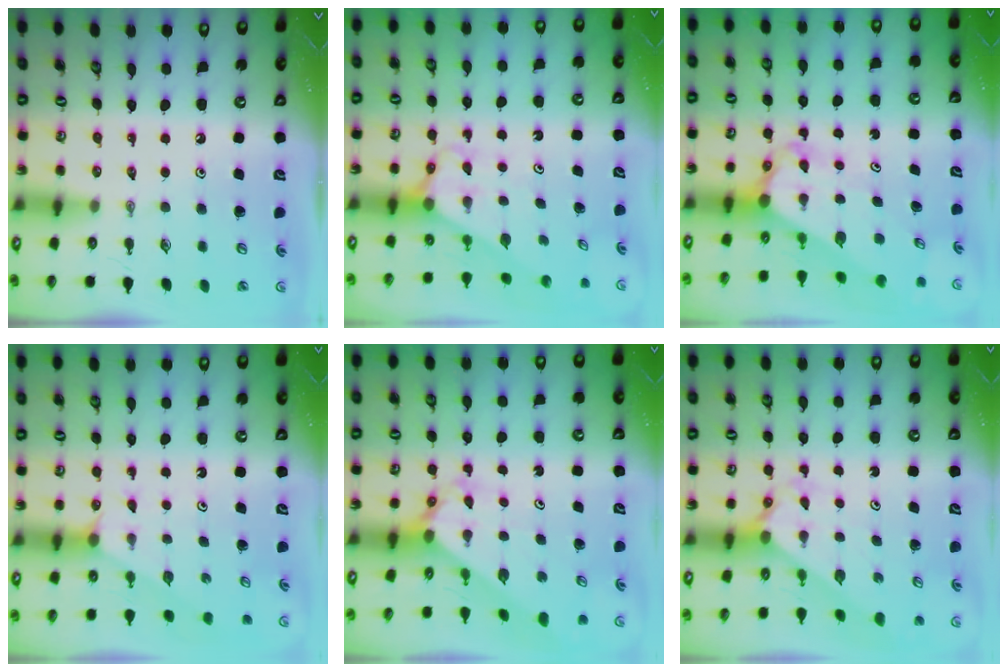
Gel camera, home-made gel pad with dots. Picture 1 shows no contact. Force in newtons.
{"total": 2.7, "press": 2.7, "slide": 0.2}
{"total": 4.0, "press": 3.9, "slide": 0.3}
{"total": 1.0, "press": 1.0, "slide": 0.3}
{"total": 2.4, "press": 2.4, "slide": 0.2}
{"total": 2.1, "press": 2.1, "slide": 0.2}